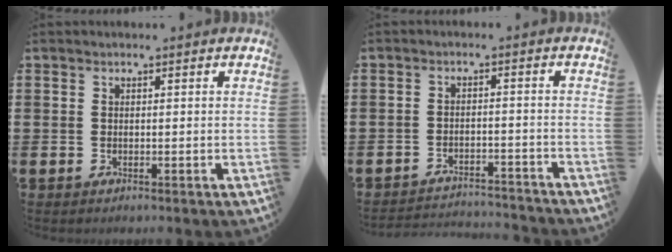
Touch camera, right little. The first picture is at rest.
{"total": 2.7, "force": [-2.7, 0.0, -0.1], "torque": [-0.004, 0.003, -0.058]}